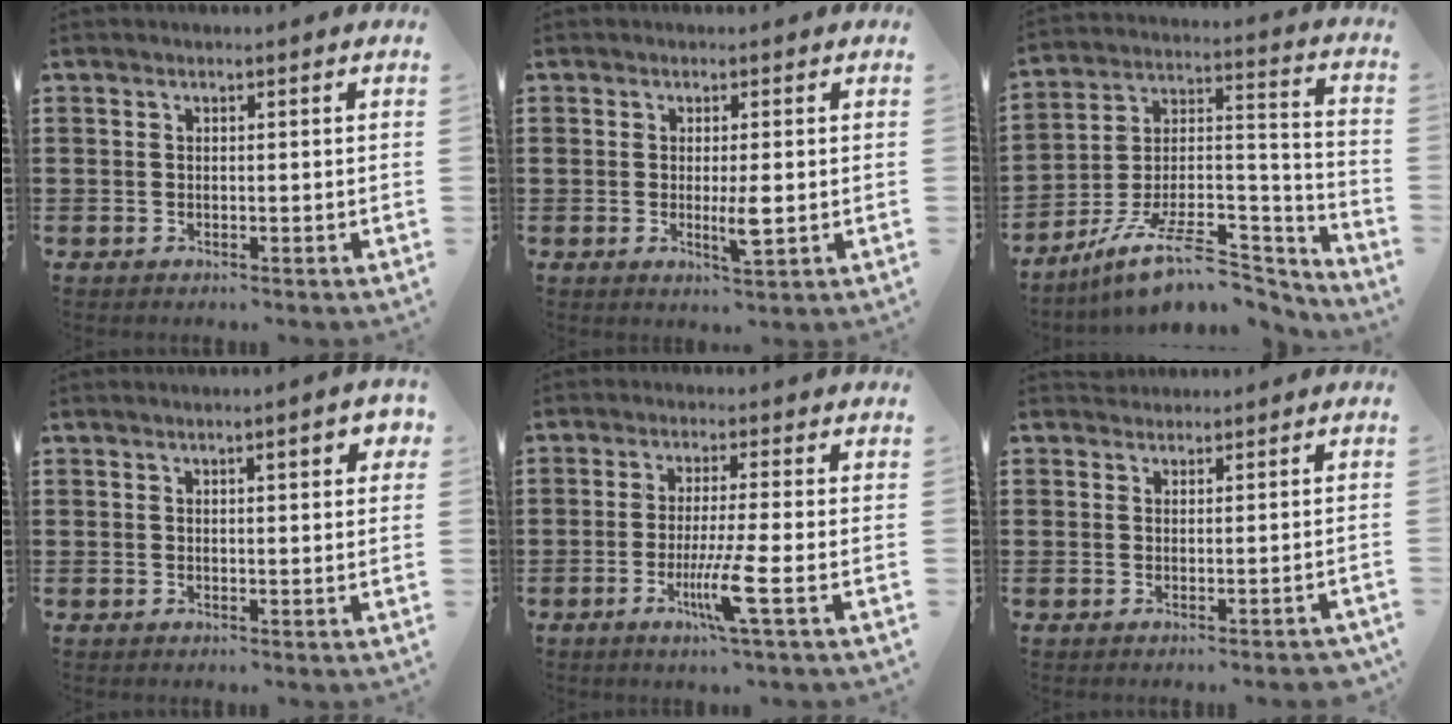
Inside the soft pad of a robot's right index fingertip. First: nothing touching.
{"total": 3.7, "force": [-0.5, 0.6, 3.6], "torque": [-0.069, -0.004, -0.012]}
{"total": 12.0, "force": [-8.5, 4.8, 7.0], "torque": [-0.119, 0.027, -0.153]}
{"total": 2.6, "force": [0.9, 0.5, 2.4], "torque": [-0.039, 0.002, 0.012]}
{"total": 7.1, "force": [-2.5, -0.2, 6.6], "torque": [-0.130, -0.025, -0.047]}
{"total": 0.0}